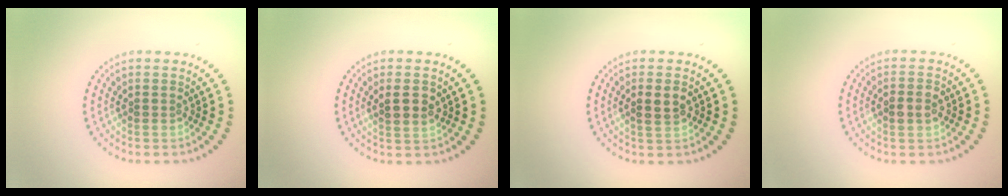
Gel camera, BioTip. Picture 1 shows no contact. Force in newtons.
{"total": 2.3, "press": 2.2, "slide": 0.6}
{"total": 1.9, "press": 1.8, "slide": 0.4}
{"total": 2.0, "press": 1.9, "slide": 0.3}